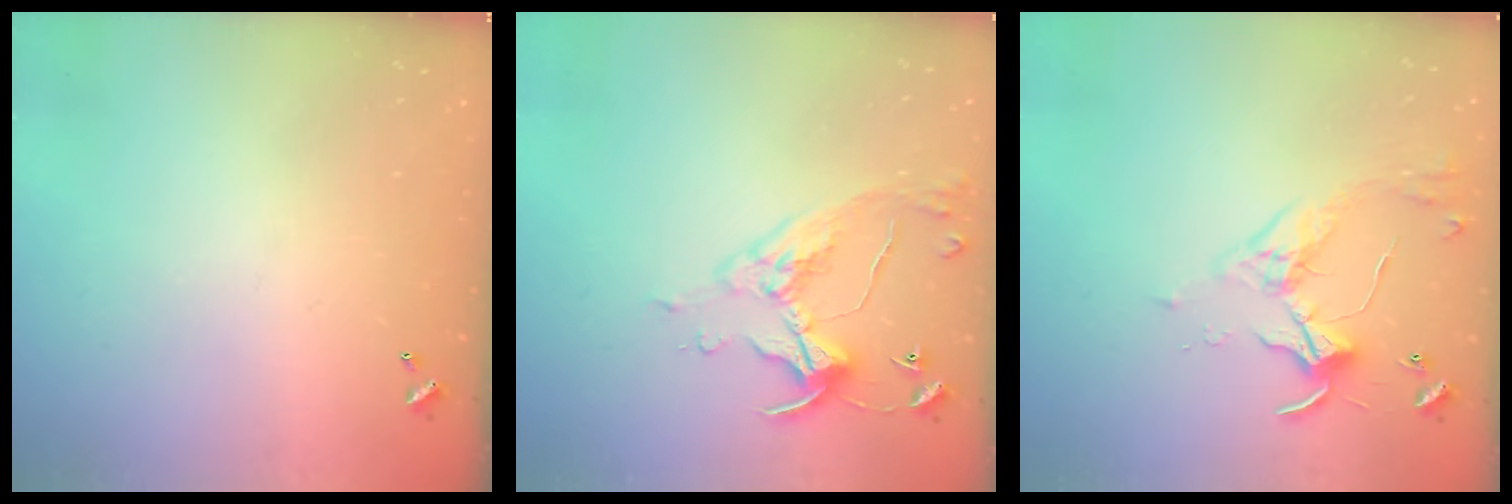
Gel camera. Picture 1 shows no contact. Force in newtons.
{"total": 6.8, "press": 6.7, "slide": 0.8}
{"total": 3.6, "press": 3.5, "slide": 0.7}